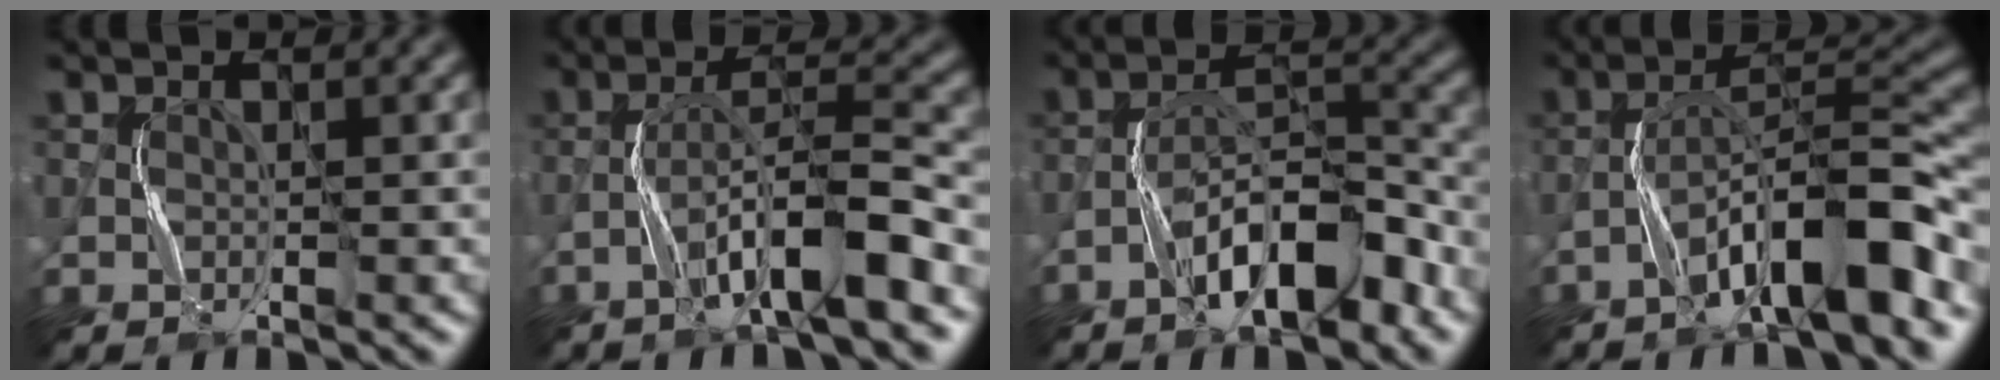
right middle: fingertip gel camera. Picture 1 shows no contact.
{"total": 6.5, "force": [-3.6, 0.8, 5.4], "torque": [-0.093, 0.022, -0.062]}
{"total": 7.4, "force": [-4.3, 2.5, 5.5], "torque": [-0.088, 0.019, -0.074]}
{"total": 8.6, "force": [-4.9, 1.6, 6.9], "torque": [-0.112, 0.024, -0.081]}